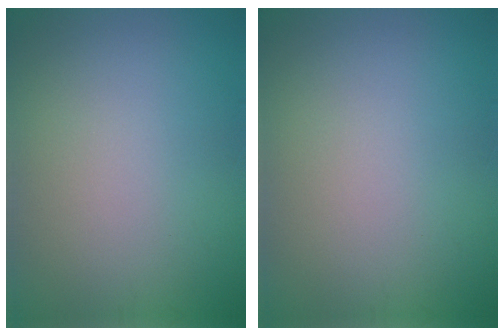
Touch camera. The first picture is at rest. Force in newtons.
{"total": 0.0}